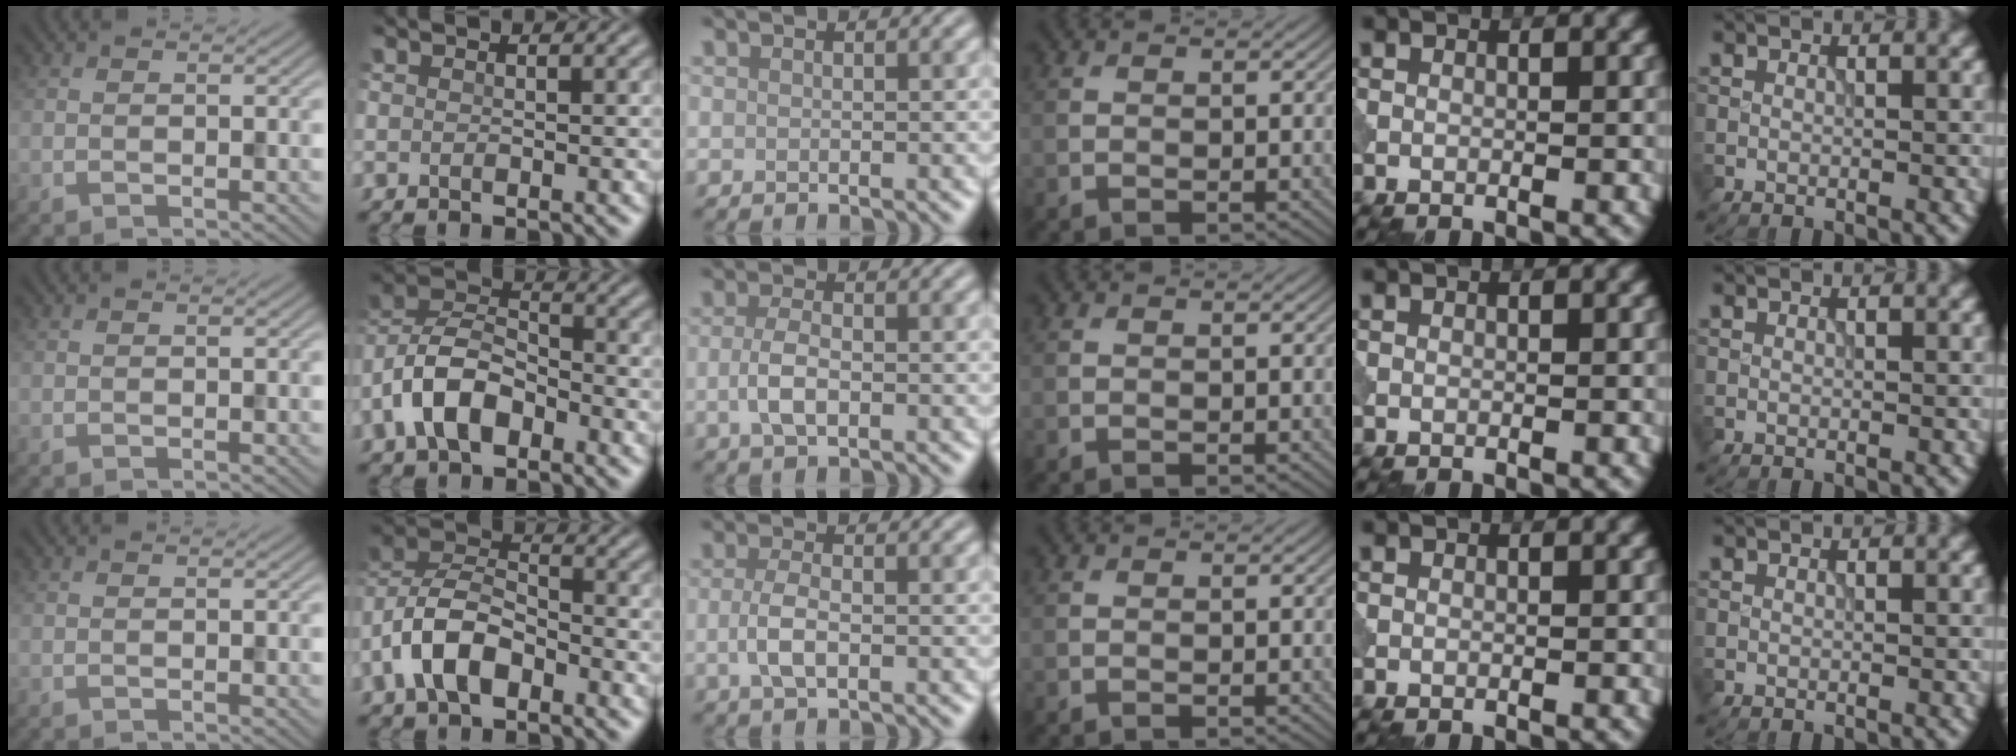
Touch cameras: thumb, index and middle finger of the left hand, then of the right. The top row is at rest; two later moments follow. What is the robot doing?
{"motion": "extract", "object": "peg toy"}